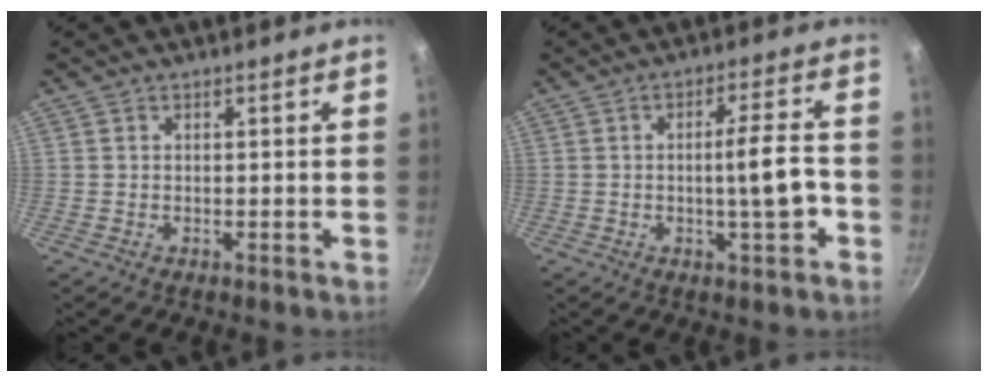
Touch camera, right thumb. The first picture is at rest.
{"total": 7.8, "force": [-2.0, 1.5, 7.4], "torque": [-0.104, 0.019, -0.028]}